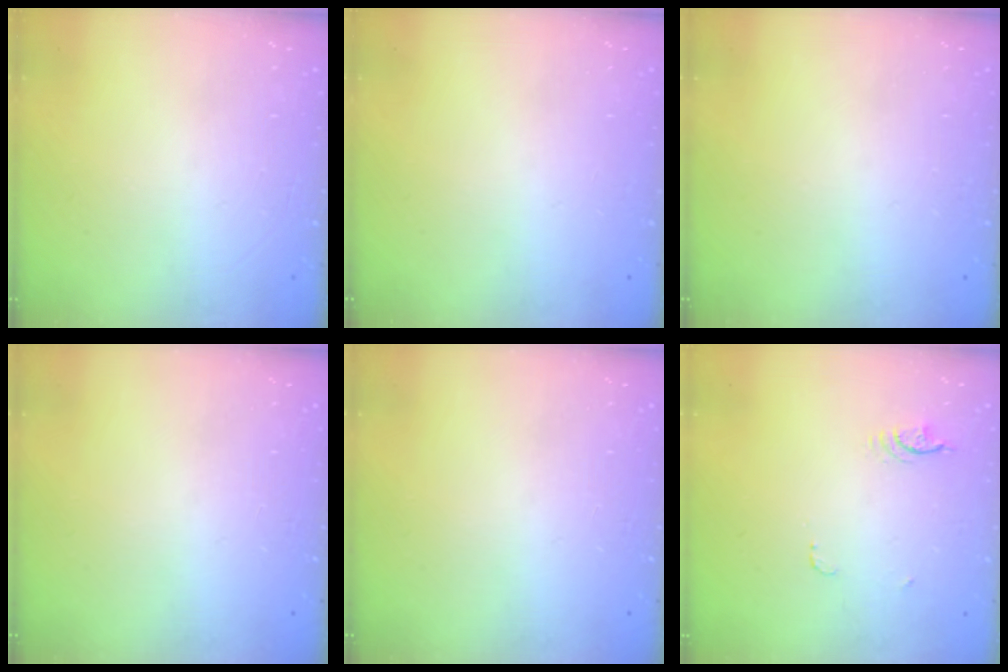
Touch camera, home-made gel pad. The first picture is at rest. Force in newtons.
{"total": 0.0}
{"total": 0.0}
{"total": 0.0}
{"total": 0.0}
{"total": 3.8, "press": 3.5, "slide": 1.6}